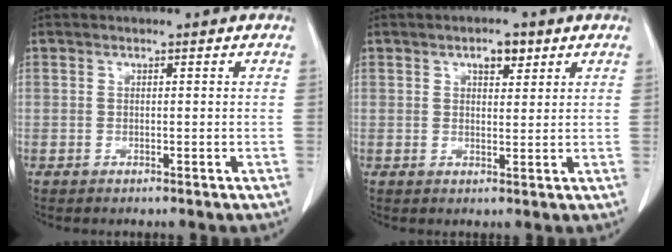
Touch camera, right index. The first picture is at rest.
{"total": 3.1, "force": [1.8, 1.3, 2.1], "torque": [-0.032, 0.001, 0.028]}